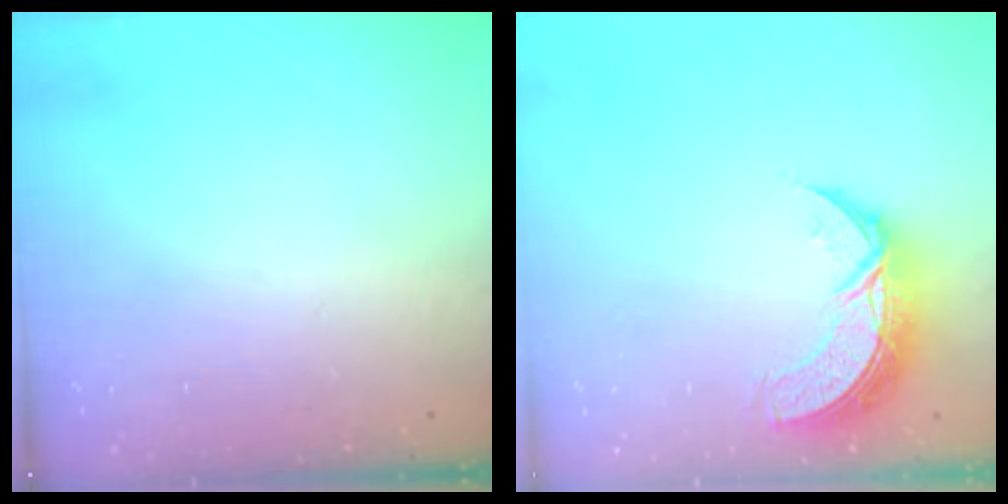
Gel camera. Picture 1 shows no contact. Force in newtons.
{"total": 9.2, "press": 9.2, "slide": 0.6}